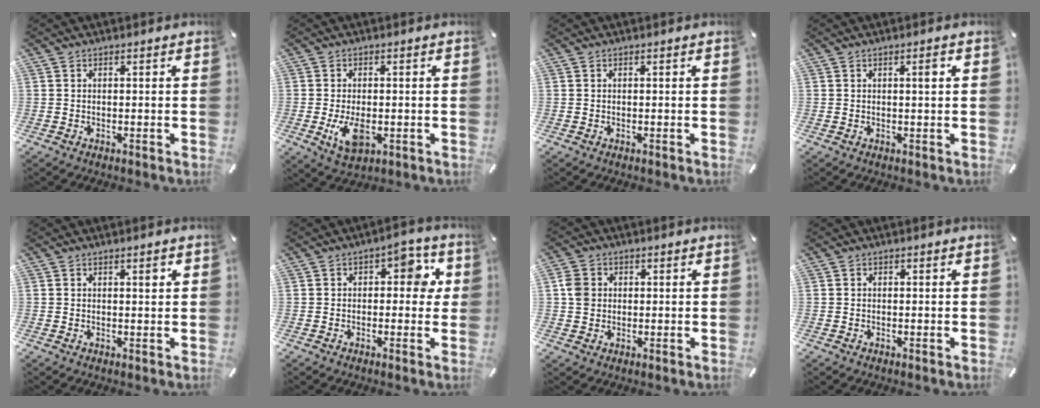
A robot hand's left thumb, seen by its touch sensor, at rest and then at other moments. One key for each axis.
{"total": 6.6, "fx": -1.1, "fy": 3.8, "fz": 5.3, "tx": -0.114, "ty": -0.007, "tz": -0.022}
{"total": 0.0}
{"total": 2.0, "fx": 0.6, "fy": 0.4, "fz": 1.8, "tx": -0.028, "ty": 0.000, "tz": 0.006}
{"total": 1.7, "fx": 0.8, "fy": 0.6, "fz": 1.3, "tx": -0.018, "ty": -0.001, "tz": 0.011}
{"total": 7.1, "fx": 1.3, "fy": 4.3, "fz": 5.6, "tx": -0.054, "ty": -0.002, "tz": 0.011}
{"total": 4.0, "fx": 0.6, "fy": 3.7, "fz": 1.3, "tx": -0.023, "ty": 0.004, "tz": 0.010}
{"total": 0.0}